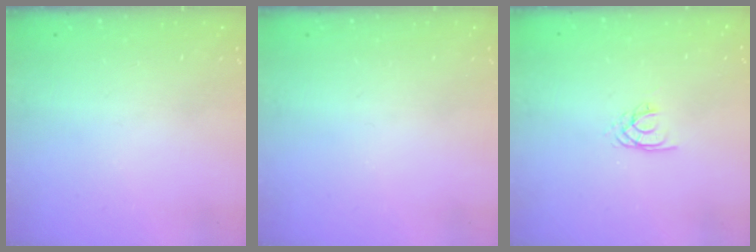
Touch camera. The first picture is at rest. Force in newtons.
{"total": 0.0}
{"total": 2.1, "press": 2.1, "slide": 0.4}